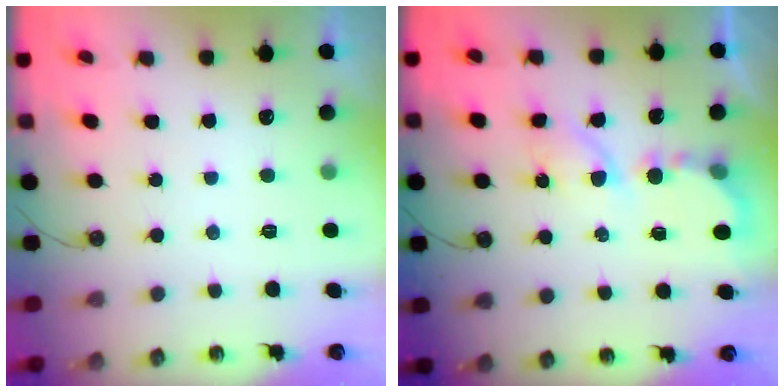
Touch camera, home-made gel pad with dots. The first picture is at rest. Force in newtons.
{"total": 6.4, "press": 6.3, "slide": 0.6}